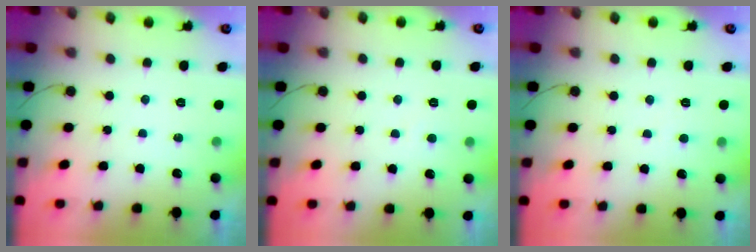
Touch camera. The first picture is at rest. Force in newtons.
{"total": 2.4, "press": 2.4, "slide": 0.2}
{"total": 2.4, "press": 2.4, "slide": 0.2}